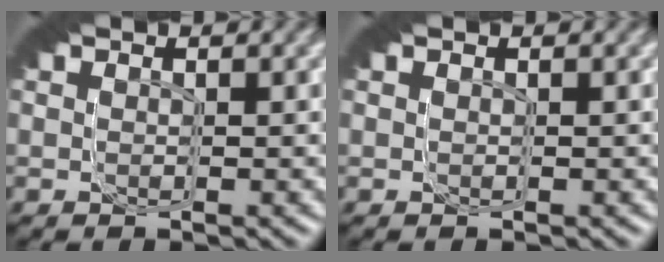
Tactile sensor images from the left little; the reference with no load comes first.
{"total": 0.0}